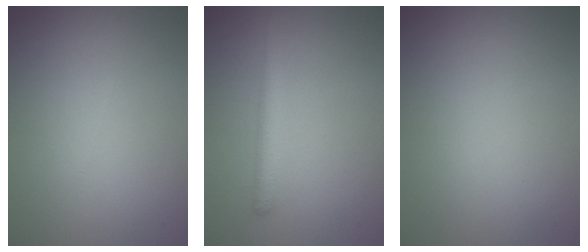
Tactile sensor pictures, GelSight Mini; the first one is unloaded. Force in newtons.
{"total": 2.1, "press": 2.1, "slide": 0.1}
{"total": 0.0}